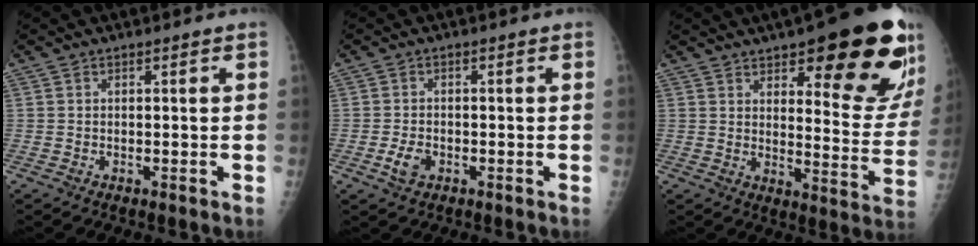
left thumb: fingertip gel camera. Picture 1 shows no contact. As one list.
[{"total": 3.0, "force": [-1.2, 2.0, 1.9], "torque": [-0.036, 0.002, -0.022]}, {"total": 23.7, "force": [13.6, 7.3, 18.0], "torque": [-0.195, -0.064, 0.178]}]